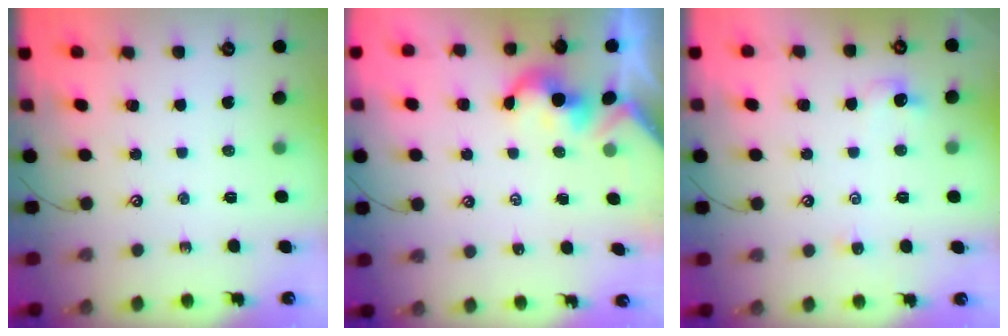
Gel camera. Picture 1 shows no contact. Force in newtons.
{"total": 1.9, "press": 1.9, "slide": 0.2}
{"total": 1.6, "press": 1.5, "slide": 0.4}